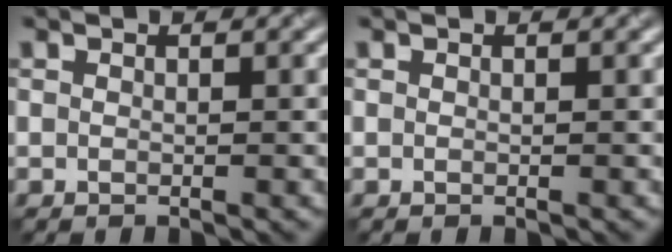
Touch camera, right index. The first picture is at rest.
{"total": 0.0}